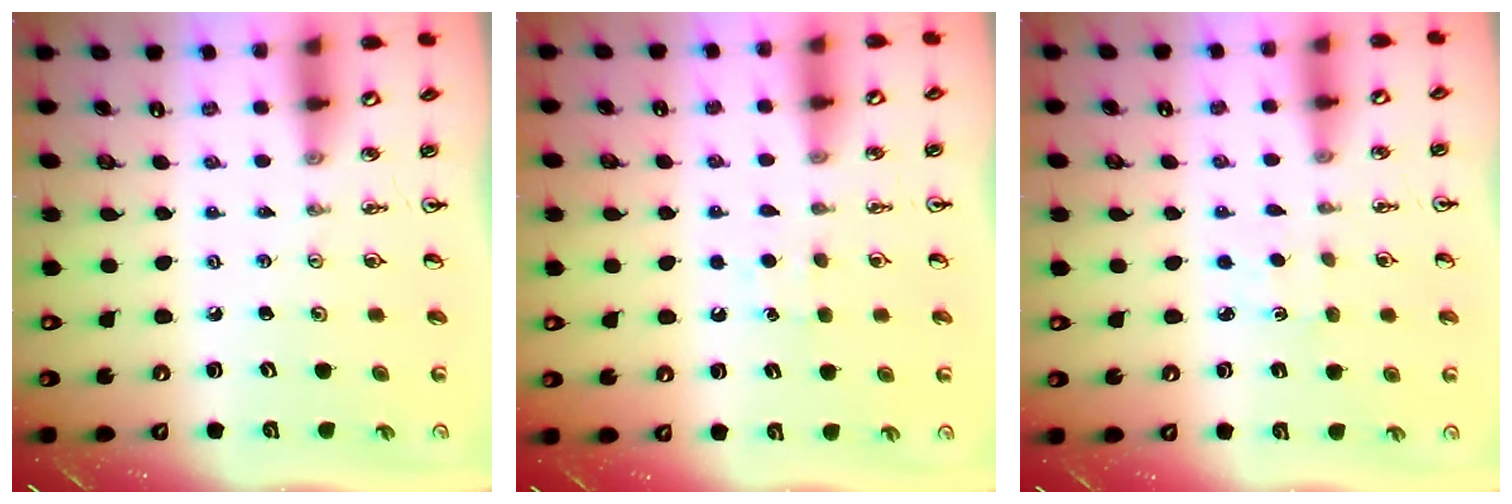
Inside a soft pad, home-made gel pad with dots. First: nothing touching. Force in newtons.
{"total": 5.1, "press": 5.1, "slide": 0.6}
{"total": 1.8, "press": 1.7, "slide": 0.3}